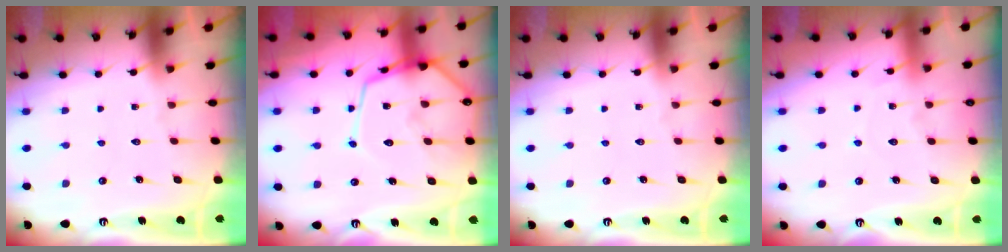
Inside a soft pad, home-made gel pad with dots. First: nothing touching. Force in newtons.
{"total": 13.8, "press": 13.7, "slide": 1.3}
{"total": 0.0}
{"total": 5.4, "press": 5.4, "slide": 0.5}